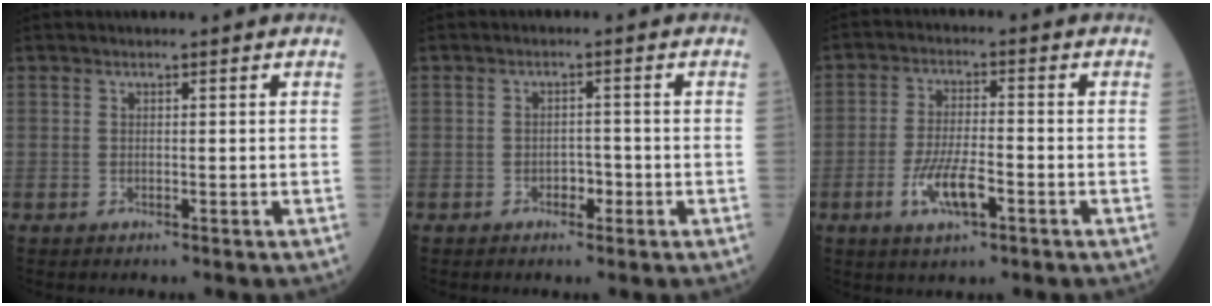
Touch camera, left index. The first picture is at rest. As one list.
[{"total": 2.1, "force": [-1.1, 1.2, 1.3], "torque": [-0.011, 0.007, -0.017]}, {"total": 7.0, "force": [-3.1, 1.8, 6.0], "torque": [-0.121, -0.006, -0.055]}]